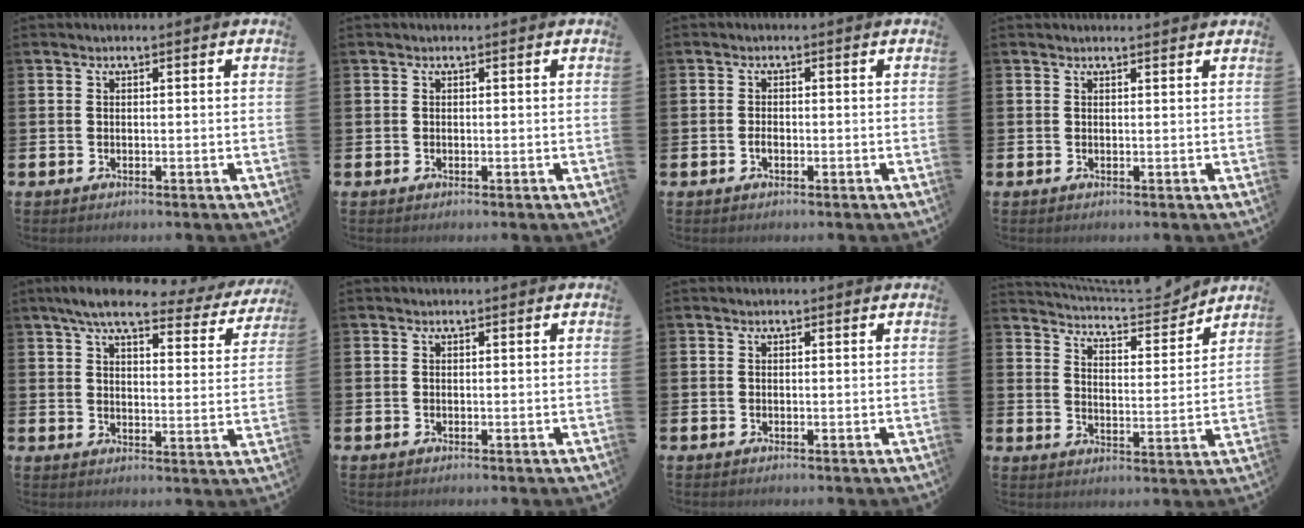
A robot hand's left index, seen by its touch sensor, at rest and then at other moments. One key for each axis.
{"total": 0.0}
{"total": 1.1, "fx": -0.5, "fy": 0.6, "fz": 0.8, "tx": -0.017, "ty": 0.001, "tz": -0.009}
{"total": 0.6, "fx": 0.6, "fy": -0.1, "fz": 0.1, "tx": 0.009, "ty": -0.006, "tz": 0.010}
{"total": 7.2, "fx": 6.1, "fy": 1.4, "fz": 3.6, "tx": -0.081, "ty": -0.028, "tz": 0.100}
{"total": 0.0}
{"total": 0.0}
{"total": 5.9, "fx": 5.8, "fy": 0.8, "fz": 0.8, "tx": -0.036, "ty": -0.048, "tz": 0.097}